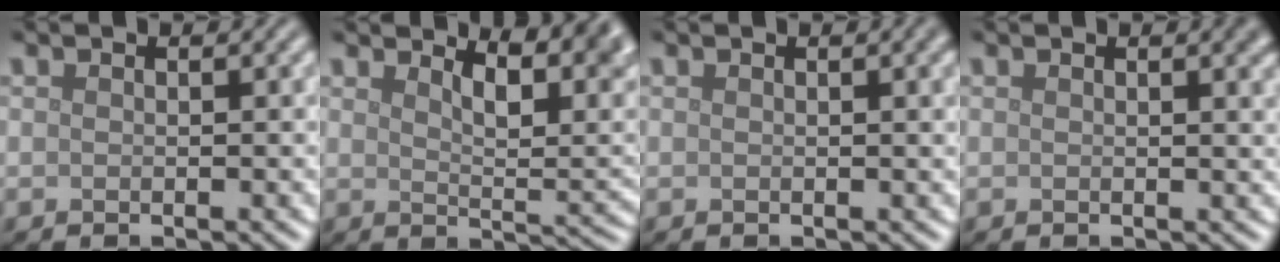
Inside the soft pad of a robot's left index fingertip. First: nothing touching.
{"total": 6.0, "force": [3.7, 2.1, 4.2], "torque": [-0.054, 0.000, 0.053]}
{"total": 2.0, "force": [0.6, 0.6, 1.8], "torque": [-0.017, 0.007, 0.006]}
{"total": 2.4, "force": [1.0, 0.8, 2.0], "torque": [-0.011, 0.007, 0.010]}